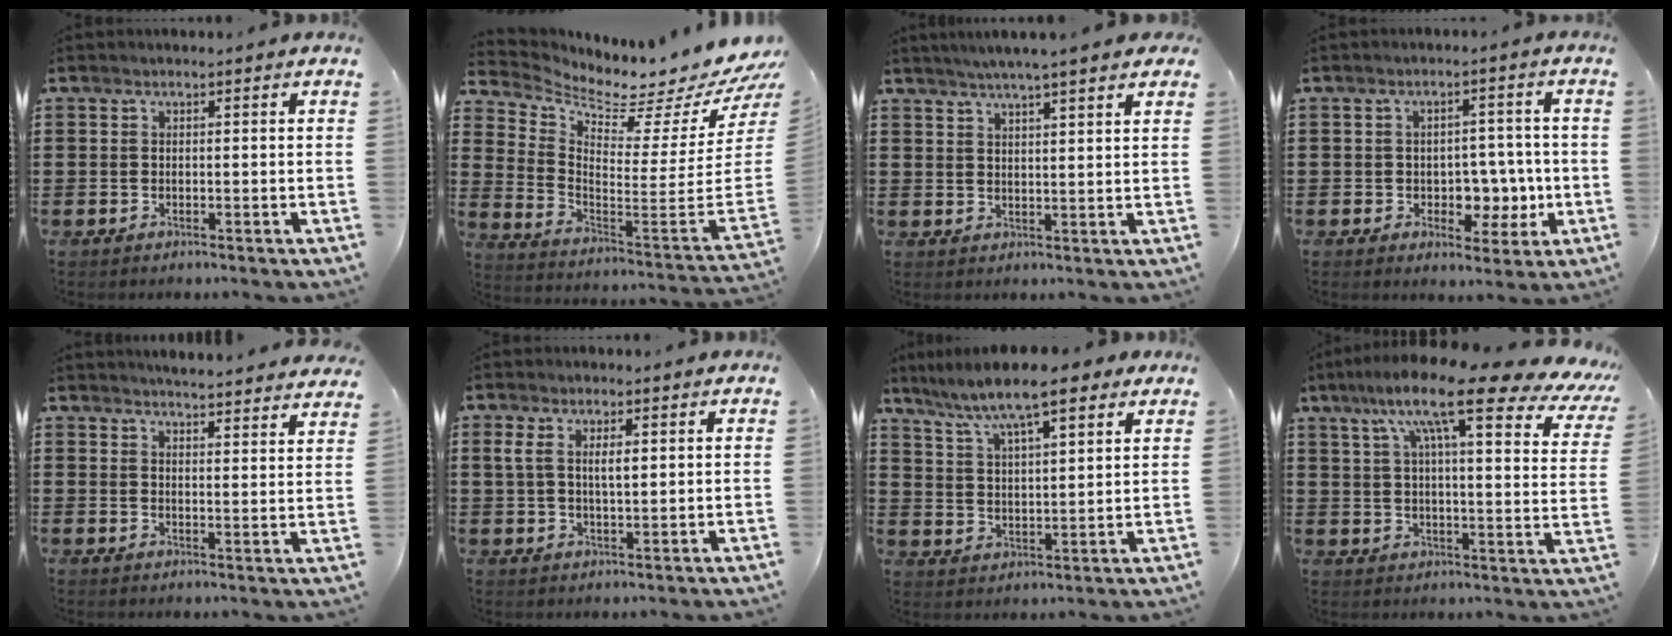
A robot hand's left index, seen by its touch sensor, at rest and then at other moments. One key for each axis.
{"total": 2.8, "fx": 2.5, "fy": 0.6, "fz": 1.2, "tx": -0.032, "ty": -0.064, "tz": 0.030}
{"total": 3.6, "fx": 3.1, "fy": 0.0, "fz": 1.7, "tx": -0.042, "ty": 0.000, "tz": 0.056}
{"total": 5.1, "fx": -0.4, "fy": 4.1, "fz": 2.9, "tx": -0.043, "ty": 0.001, "tz": -0.015}
{"total": 4.2, "fx": 4.1, "fy": -0.4, "fz": 0.2, "tx": -0.010, "ty": -0.026, "tz": 0.072}
{"total": 3.8, "fx": 1.1, "fy": 1.5, "fz": 3.3, "tx": -0.068, "ty": 0.009, "tz": 0.018}
{"total": 9.6, "fx": 7.5, "fy": 1.8, "fz": 5.6, "tx": -0.131, "ty": -0.017, "tz": 0.131}
{"total": 15.2, "fx": 10.5, "fy": 2.6, "fz": 10.8, "tx": -0.208, "ty": -0.040, "tz": 0.166}